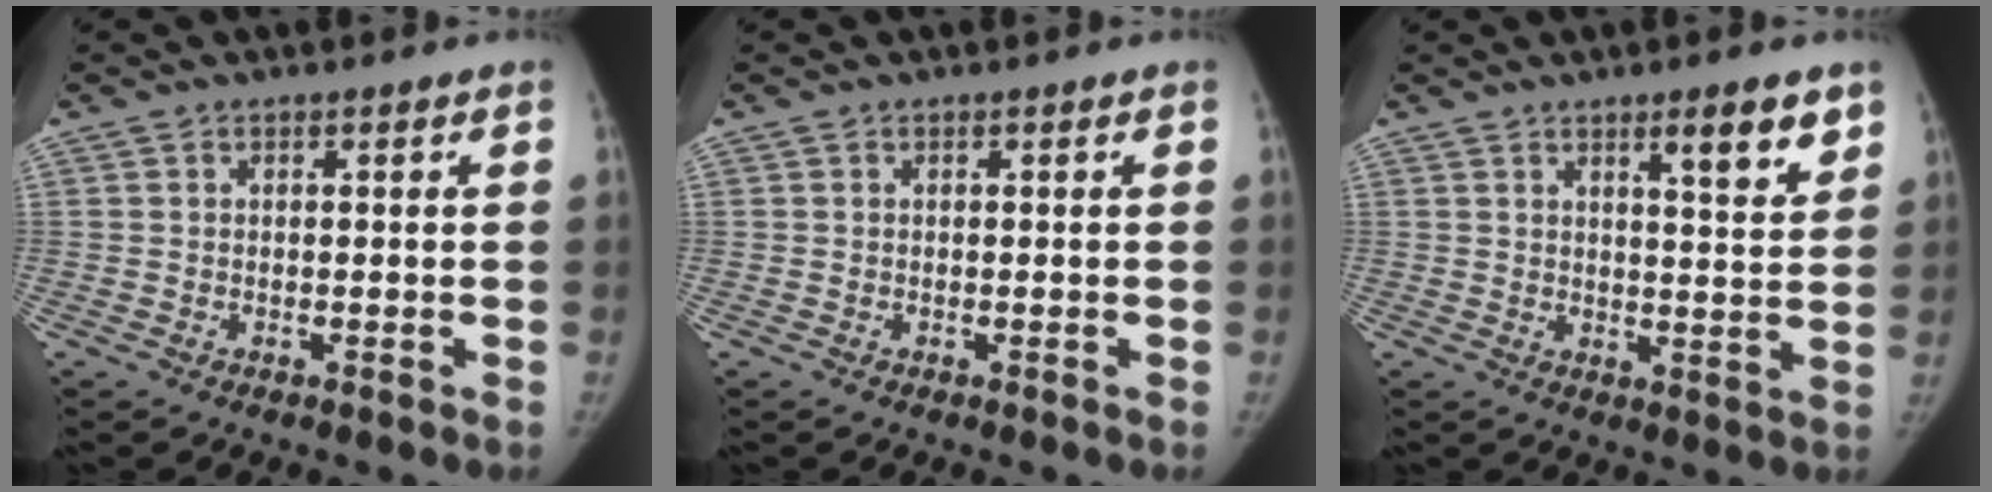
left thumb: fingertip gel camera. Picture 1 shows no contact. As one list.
[{"total": 0.0}, {"total": 7.8, "force": [4.8, 1.6, 5.9], "torque": [-0.071, -0.031, 0.070]}]